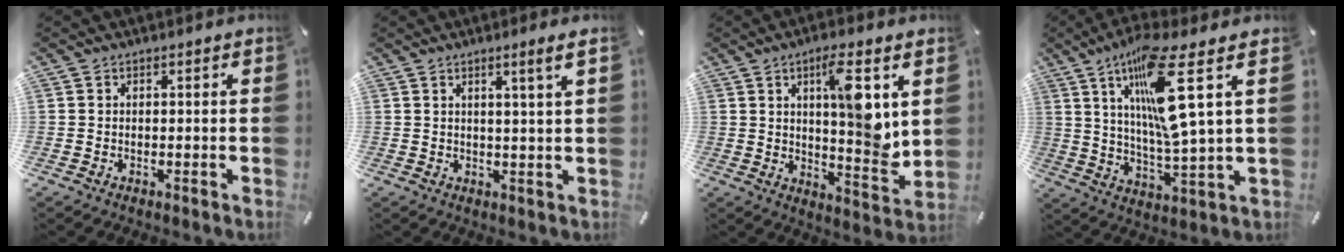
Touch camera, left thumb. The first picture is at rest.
{"total": 4.2, "force": [2.1, -0.4, 3.7], "torque": [-0.072, -0.003, 0.033]}
{"total": 12.0, "force": [4.5, 2.8, 10.8], "torque": [-0.149, -0.031, 0.066]}
{"total": 17.4, "force": [7.9, 2.4, 15.3], "torque": [-0.309, -0.031, 0.111]}